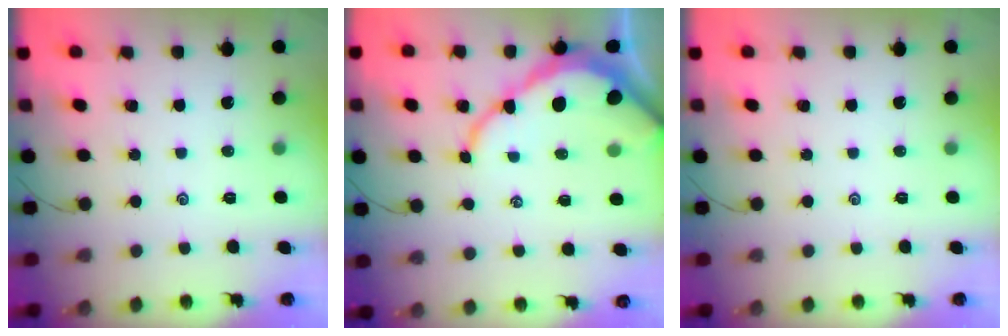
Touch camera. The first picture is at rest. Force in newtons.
{"total": 10.5, "press": 10.4, "slide": 1.1}
{"total": 0.0}